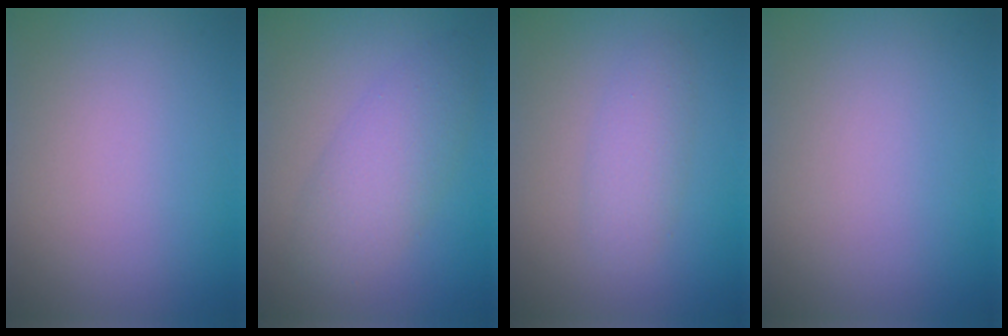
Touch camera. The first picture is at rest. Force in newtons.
{"total": 4.3, "press": 4.3, "slide": 0.3}
{"total": 2.3, "press": 2.3, "slide": 0.1}
{"total": 0.0}